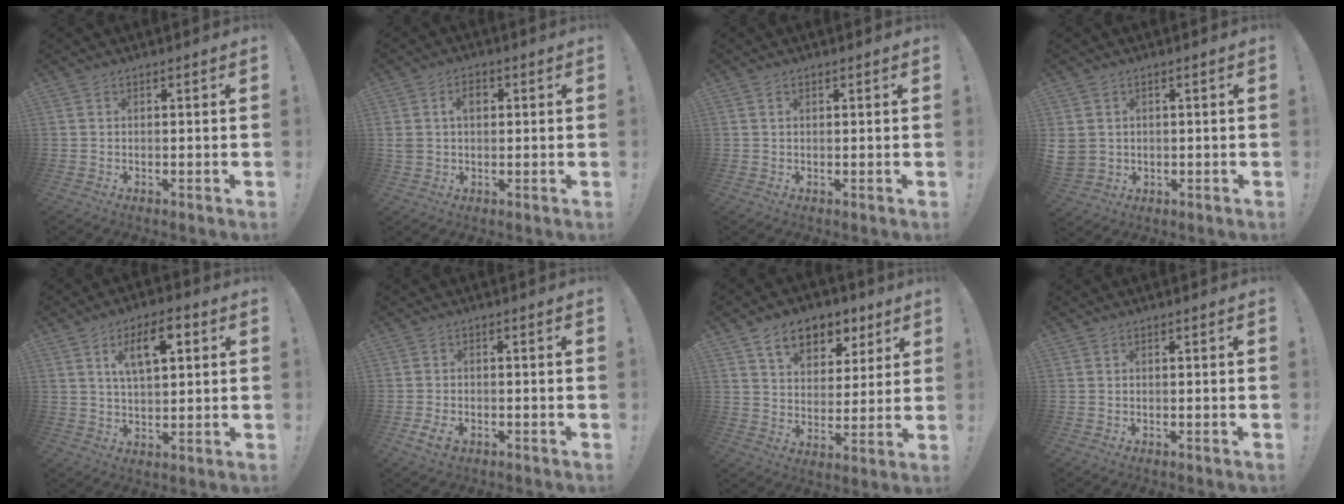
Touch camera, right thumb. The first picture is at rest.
{"total": 5.1, "force": [1.1, 3.8, 3.2], "torque": [-0.052, 0.006, 0.018]}
{"total": 0.7, "force": [0.4, 0.4, 0.4], "torque": [-0.007, 0.001, 0.007]}
{"total": 4.2, "force": [0.9, 3.8, 1.5], "torque": [-0.044, -0.002, 0.022]}
{"total": 10.3, "force": [4.0, 4.7, 8.3], "torque": [-0.130, 0.001, 0.067]}
{"total": 4.4, "force": [-2.0, 2.4, 3.1], "torque": [-0.070, 0.004, -0.035]}
{"total": 11.2, "force": [6.9, 7.1, 5.1], "torque": [-0.077, -0.036, 0.127]}
{"total": 0.0}